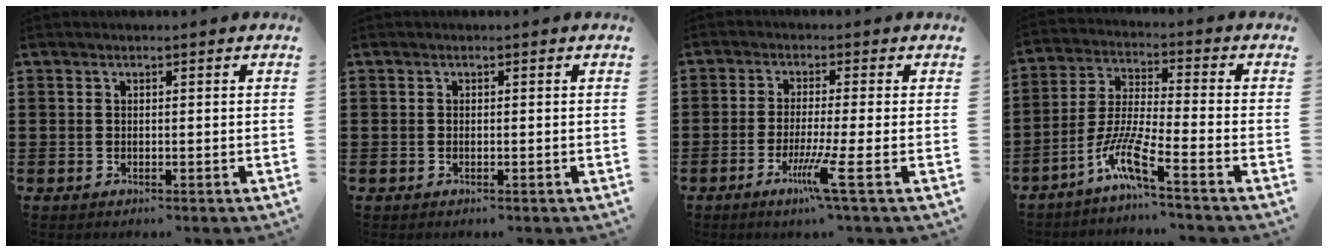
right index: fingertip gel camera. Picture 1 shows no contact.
{"total": 0.0}
{"total": 6.3, "force": [-2.8, -0.6, 5.6], "torque": [-0.112, -0.024, -0.052]}
{"total": 8.4, "force": [-5.5, 0.8, 6.3], "torque": [-0.144, -0.011, -0.112]}